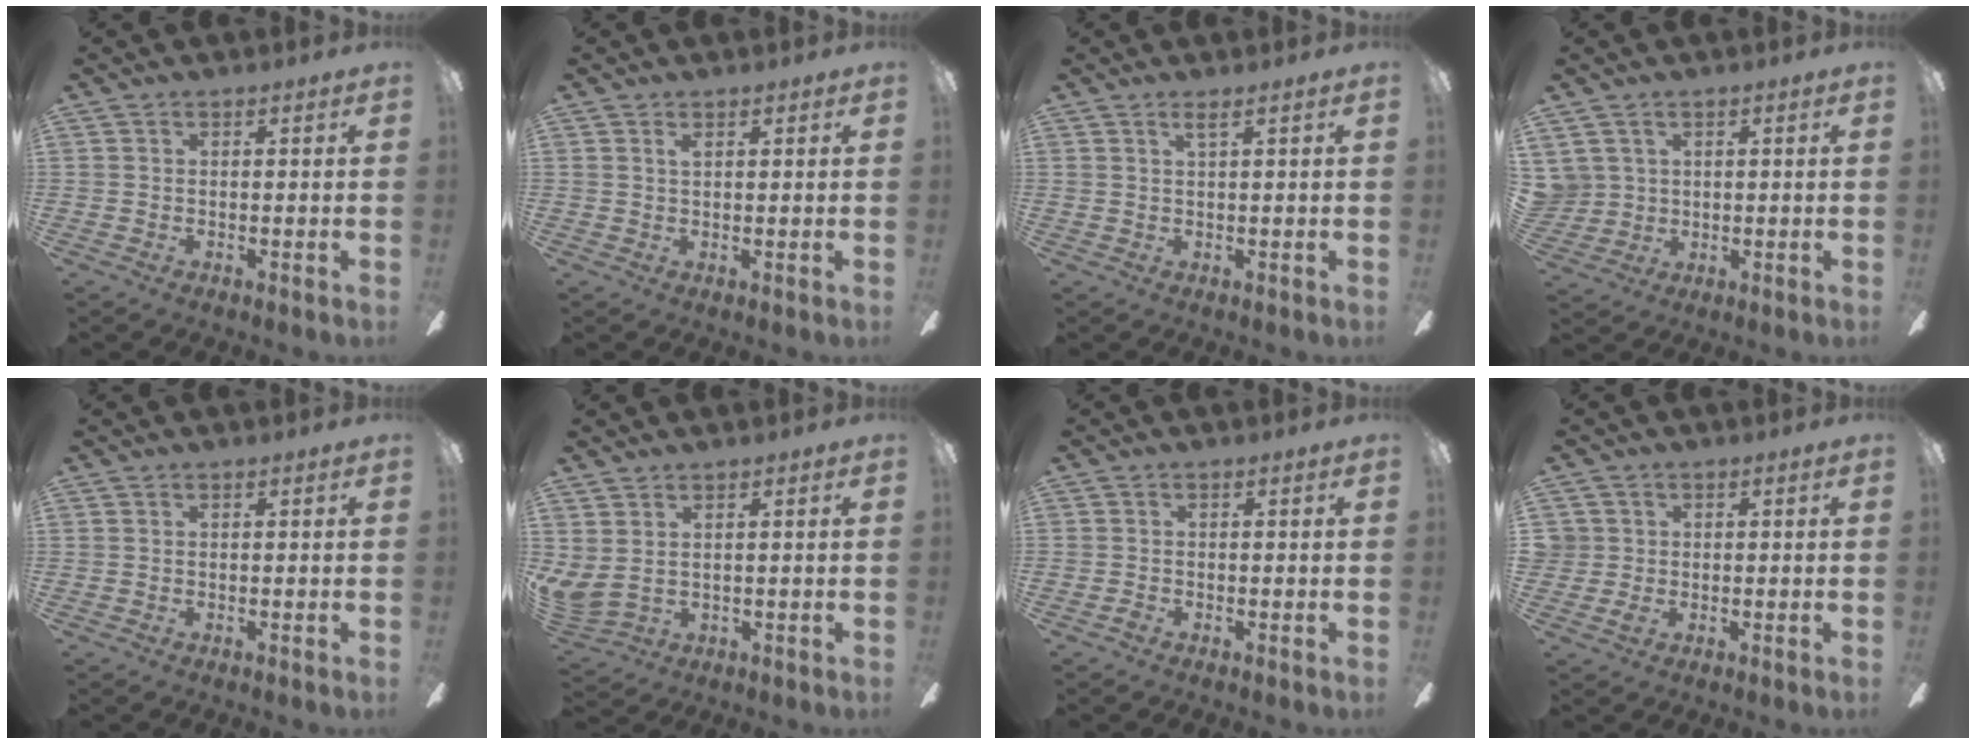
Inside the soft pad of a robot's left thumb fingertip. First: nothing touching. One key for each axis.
{"total": 1.4, "fx": 1.0, "fy": 0.5, "fz": 0.8, "tx": -0.010, "ty": -0.005, "tz": 0.017}
{"total": 1.8, "fx": 1.3, "fy": -0.3, "fz": 1.1, "tx": -0.027, "ty": -0.004, "tz": 0.024}
{"total": 4.5, "fx": 2.2, "fy": 3.9, "fz": -0.2, "tx": -0.009, "ty": -0.004, "tz": 0.045}
{"total": 0.0}
{"total": 3.7, "fx": 2.2, "fy": 2.2, "fz": 2.0, "tx": -0.056, "ty": -0.016, "tz": 0.043}
{"total": 0.8, "fx": -0.8, "fy": 0.2, "fz": 0.2, "tx": -0.003, "ty": 0.000, "tz": -0.015}
{"total": 3.0, "fx": -0.1, "fy": 2.9, "fz": 0.5, "tx": -0.006, "ty": 0.004, "tz": -0.004}